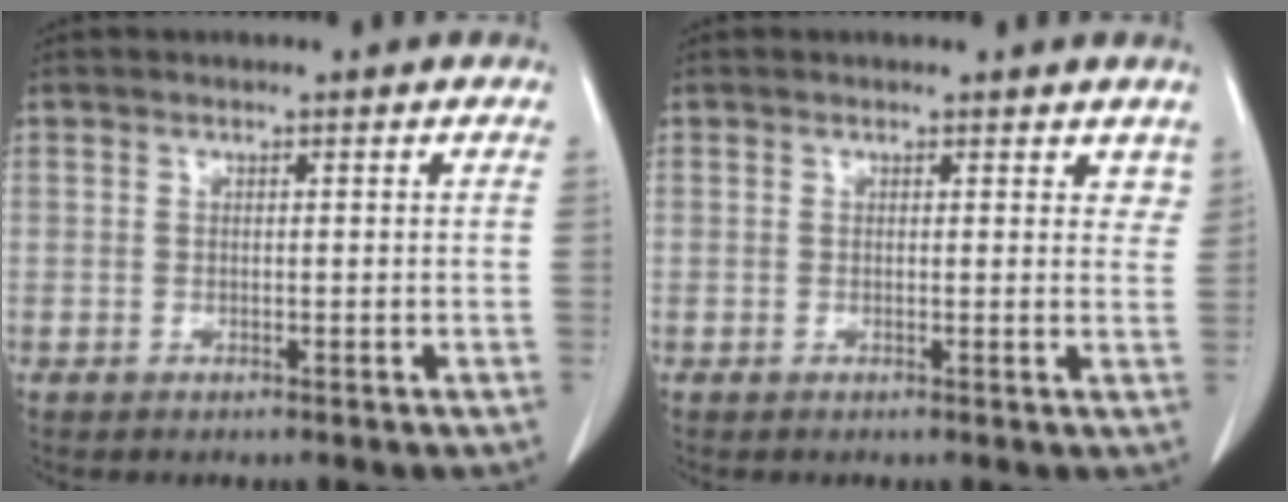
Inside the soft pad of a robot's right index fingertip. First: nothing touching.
{"total": 2.5, "force": [2.0, 1.2, 0.9], "torque": [0.005, -0.003, 0.011]}